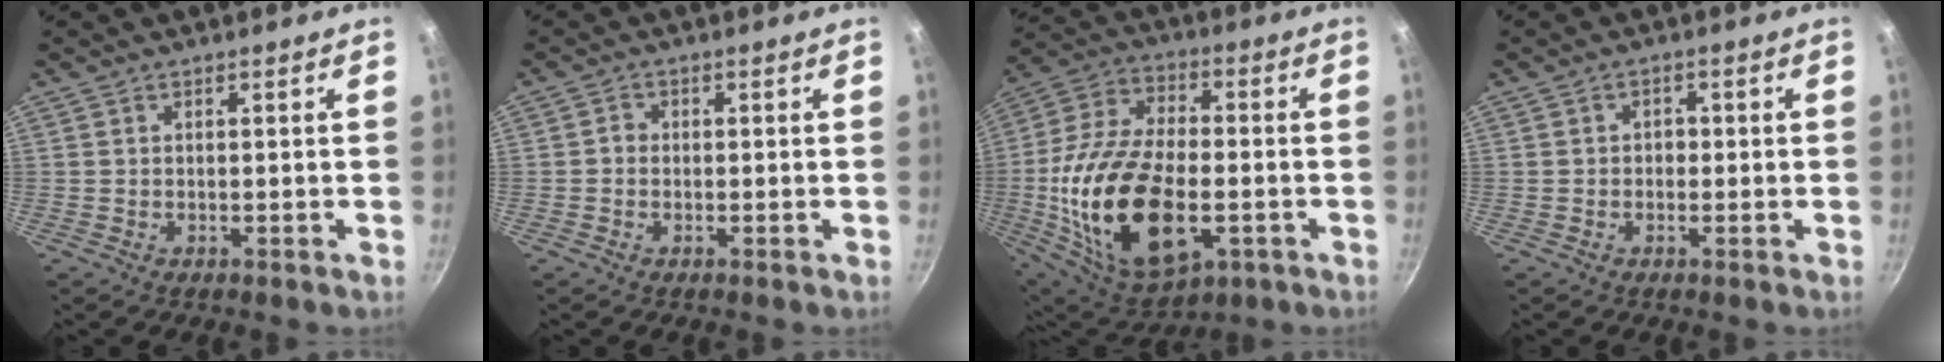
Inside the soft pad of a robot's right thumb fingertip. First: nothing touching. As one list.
[{"total": 1.4, "force": [-0.4, 1.2, 0.5], "torque": [-0.004, 0.007, -0.011]}, {"total": 26.1, "force": [-5.0, 14.1, 21.4], "torque": [-0.411, 0.014, -0.080]}, {"total": 1.8, "force": [-0.3, 1.5, 0.9], "torque": [-0.006, 0.005, -0.007]}]